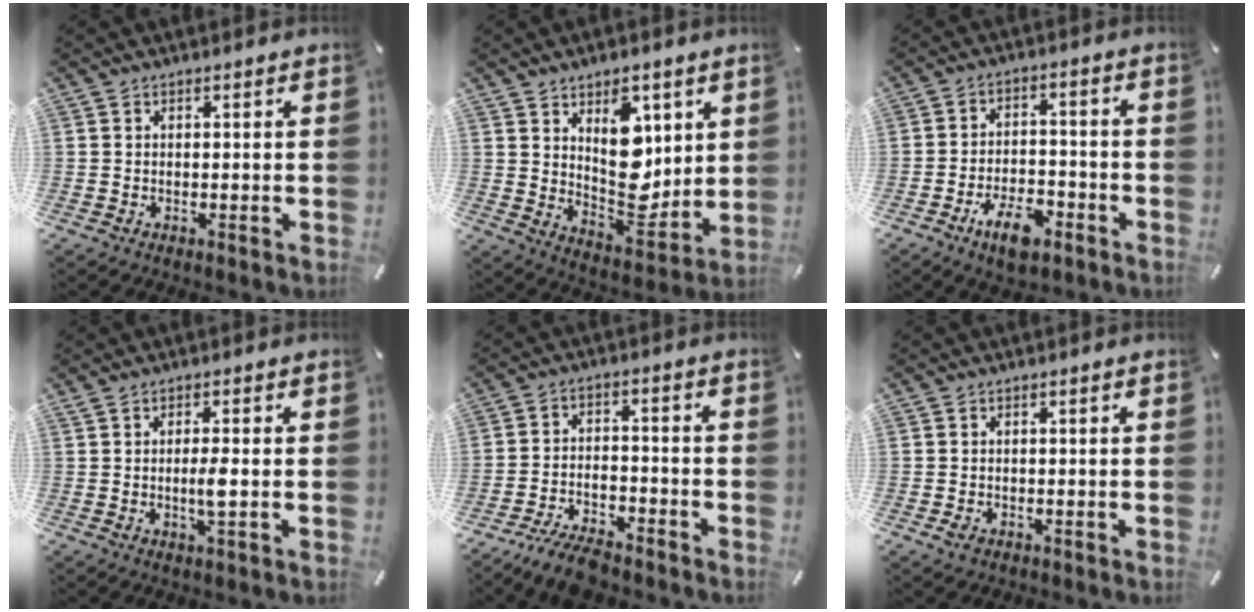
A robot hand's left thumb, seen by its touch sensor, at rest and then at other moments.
{"total": 12.2, "force": [4.6, 8.3, 7.6], "torque": [-0.095, -0.038, 0.085]}
{"total": 9.2, "force": [-5.6, 4.4, 5.9], "torque": [-0.108, 0.024, -0.099]}
{"total": 4.1, "force": [-0.3, 0.4, 4.1], "torque": [-0.072, -0.005, -0.008]}
{"total": 8.0, "force": [-7.0, 2.2, 3.0], "torque": [-0.054, 0.037, -0.134]}
{"total": 1.3, "force": [-0.5, 1.1, 0.6], "torque": [-0.010, 0.002, -0.010]}